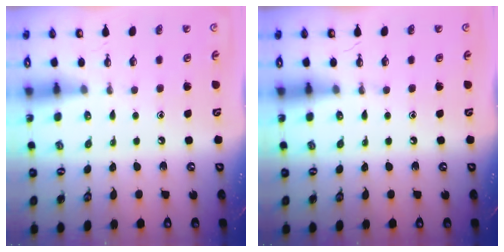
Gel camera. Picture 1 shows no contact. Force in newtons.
{"total": 0.0}